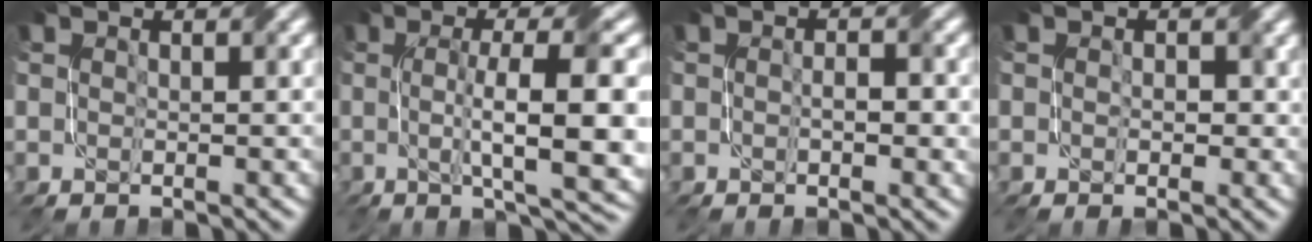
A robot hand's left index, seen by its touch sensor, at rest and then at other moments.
{"total": 10.7, "force": [-0.4, 2.4, 10.4], "torque": [-0.143, 0.002, -0.005]}
{"total": 2.4, "force": [-0.2, 0.9, 2.2], "torque": [-0.035, -0.001, -0.002]}
{"total": 1.6, "force": [0.0, 1.1, 1.3], "torque": [-0.014, -0.002, 0.001]}